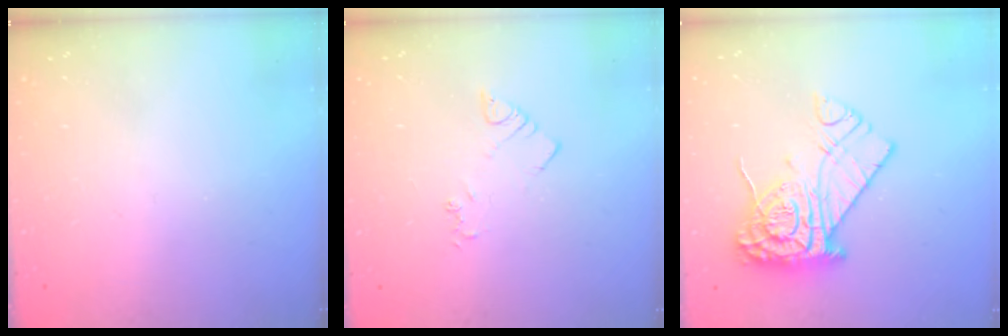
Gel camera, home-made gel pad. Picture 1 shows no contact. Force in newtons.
{"total": 2.3, "press": 2.3, "slide": 0.3}
{"total": 16.5, "press": 16.4, "slide": 1.8}